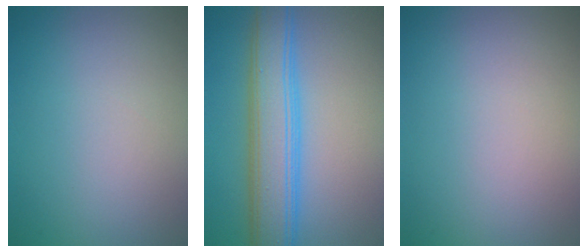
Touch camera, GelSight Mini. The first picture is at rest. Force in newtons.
{"total": 6.5, "press": 6.5, "slide": 0.1}
{"total": 0.0}